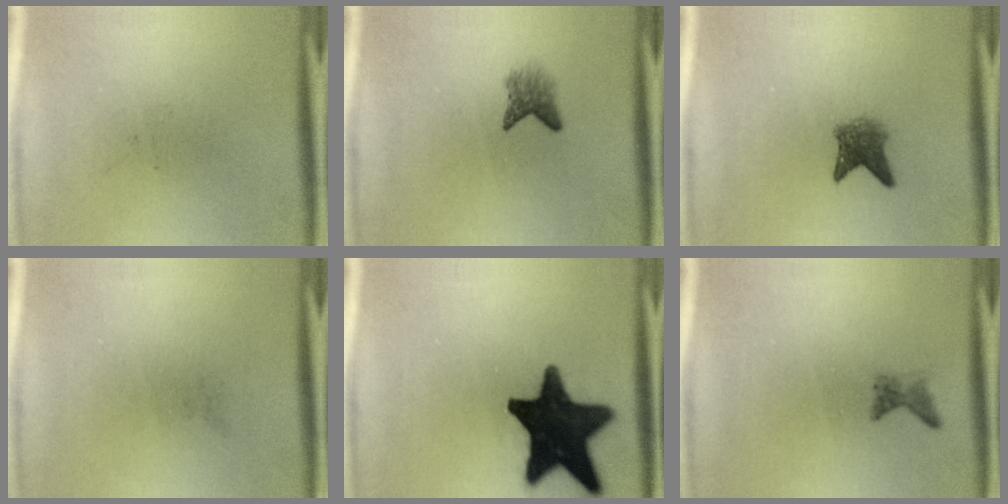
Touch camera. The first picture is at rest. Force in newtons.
{"total": 2.3}
{"total": 3.1}
{"total": 0.0}
{"total": 18.5}
{"total": 1.2}